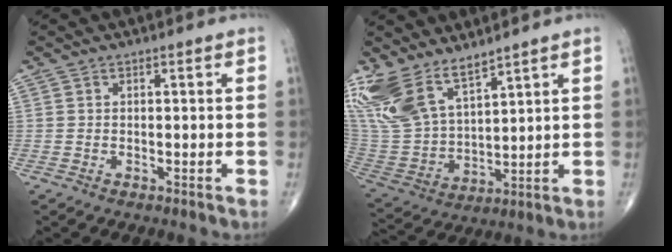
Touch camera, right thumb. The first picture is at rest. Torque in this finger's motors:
{"motor_torque": [0.05, 0.35, 1.39, 1.38, 0.13]}